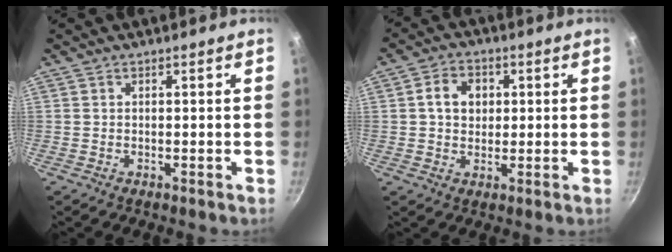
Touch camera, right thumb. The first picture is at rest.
{"total": 6.3, "force": [1.2, 5.1, 3.6], "torque": [-0.039, 0.007, 0.012]}